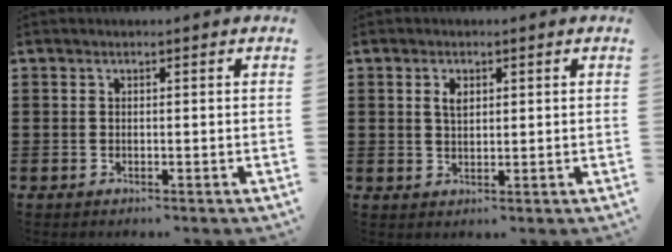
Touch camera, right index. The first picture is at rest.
{"total": 2.2, "force": [0.9, 1.2, 1.6], "torque": [-0.036, 0.006, 0.015]}